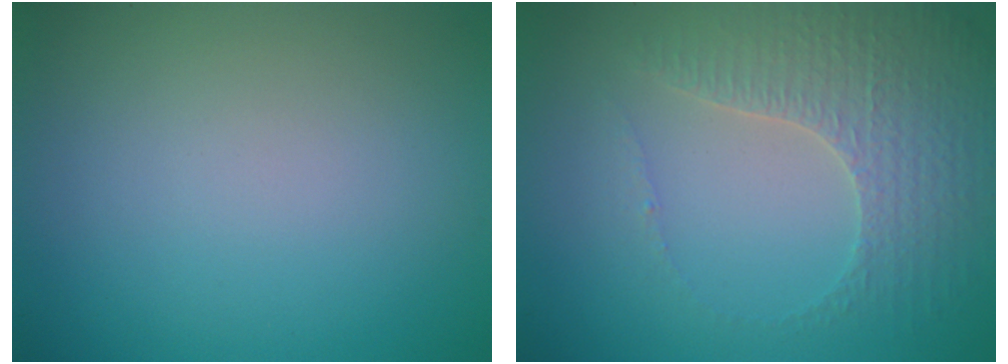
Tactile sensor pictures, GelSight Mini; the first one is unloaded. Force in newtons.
{"total": 3.3, "press": 3.2, "slide": 0.8}